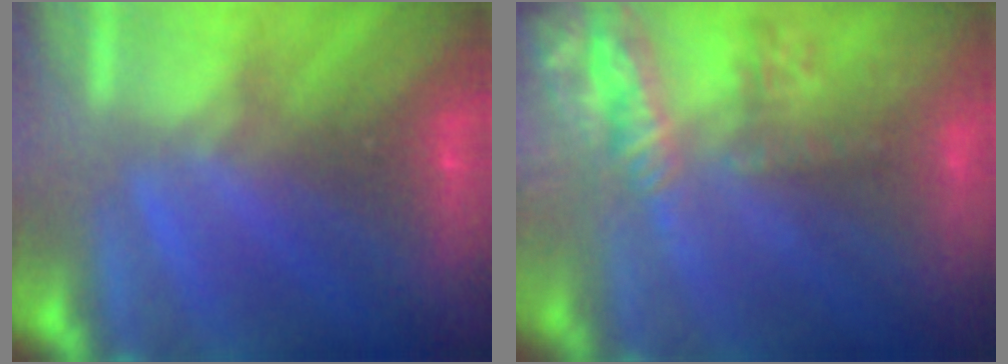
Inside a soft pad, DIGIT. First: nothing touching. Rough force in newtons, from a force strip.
{"total": 9.5}